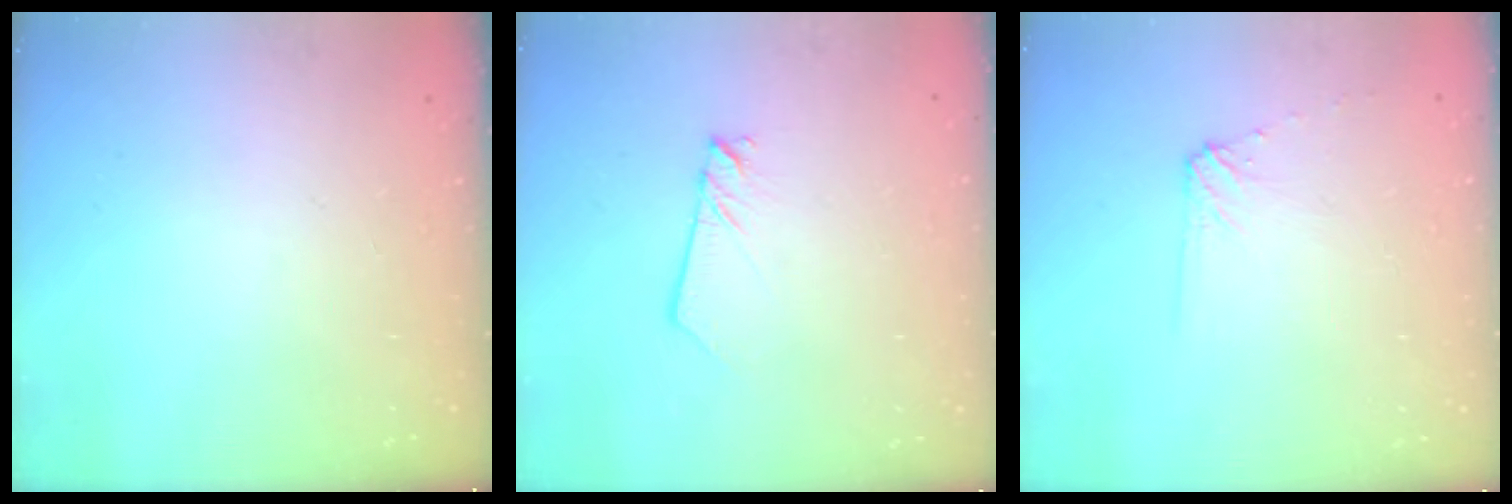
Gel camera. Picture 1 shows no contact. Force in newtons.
{"total": 2.5, "press": 2.5, "slide": 0.1}
{"total": 5.5, "press": 5.4, "slide": 0.7}